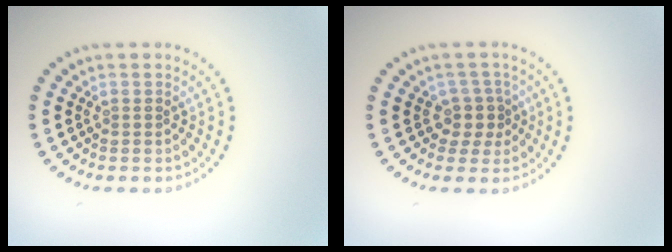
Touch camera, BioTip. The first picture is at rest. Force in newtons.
{"total": 2.2, "press": 1.7, "slide": 1.4}